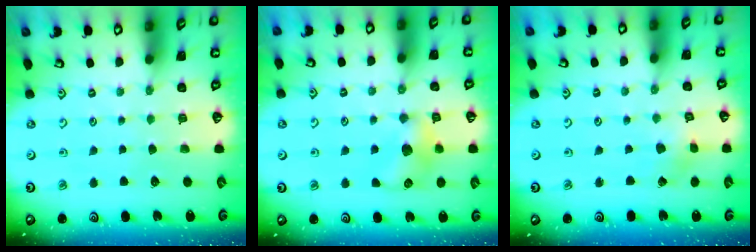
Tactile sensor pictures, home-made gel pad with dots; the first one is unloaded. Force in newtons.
{"total": 9.8, "press": 9.8, "slide": 0.7}
{"total": 2.2, "press": 2.2, "slide": 0.3}